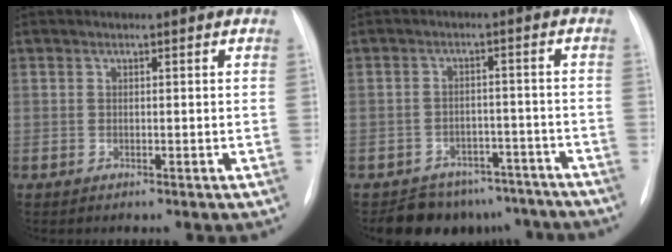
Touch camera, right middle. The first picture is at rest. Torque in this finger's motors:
{"motor_torque": [0.15, -0.16, 0.18, 0.01]}